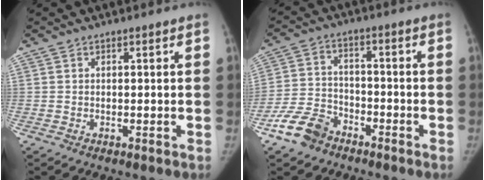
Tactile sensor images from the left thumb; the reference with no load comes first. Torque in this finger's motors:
{"motor_torque": [-1.01, 1.25, 0.86, 0.37, 0.01]}